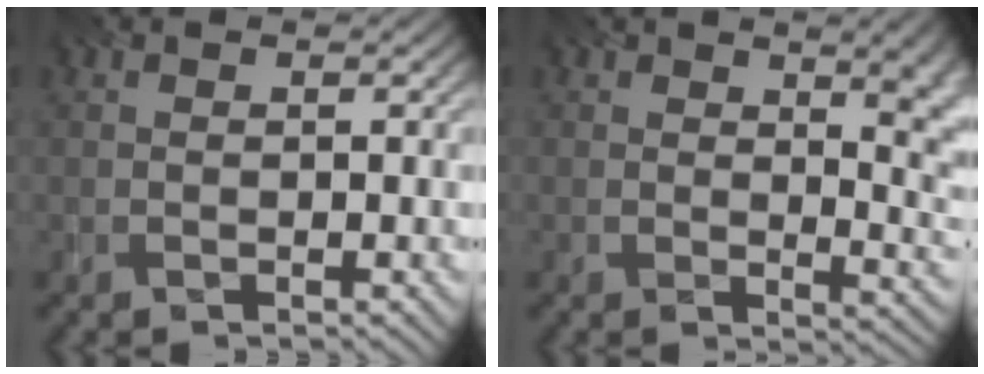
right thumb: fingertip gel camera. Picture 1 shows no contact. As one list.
[{"total": 8.3, "force": [3.0, 4.6, 6.2], "torque": [-0.064, -0.019, 0.060]}]